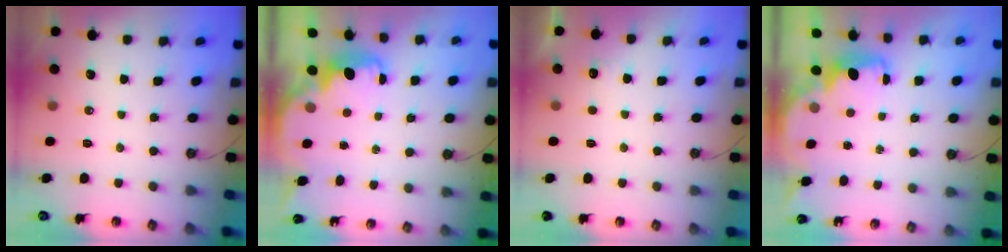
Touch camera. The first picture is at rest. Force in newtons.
{"total": 2.7, "press": 2.6, "slide": 0.6}
{"total": 2.6, "press": 2.4, "slide": 1.0}
{"total": 1.6, "press": 1.5, "slide": 0.6}